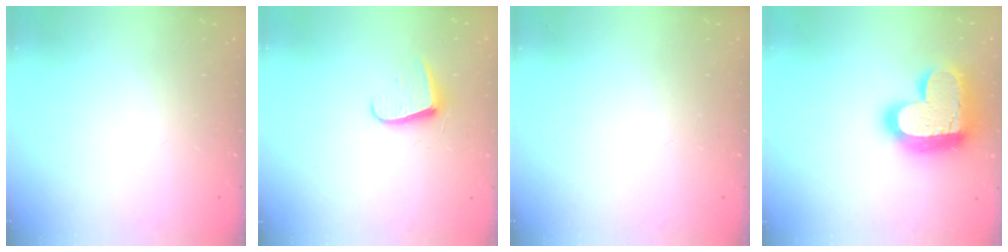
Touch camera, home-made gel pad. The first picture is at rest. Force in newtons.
{"total": 6.8, "press": 6.8, "slide": 0.7}
{"total": 0.0}
{"total": 23.4, "press": 23.3, "slide": 1.7}